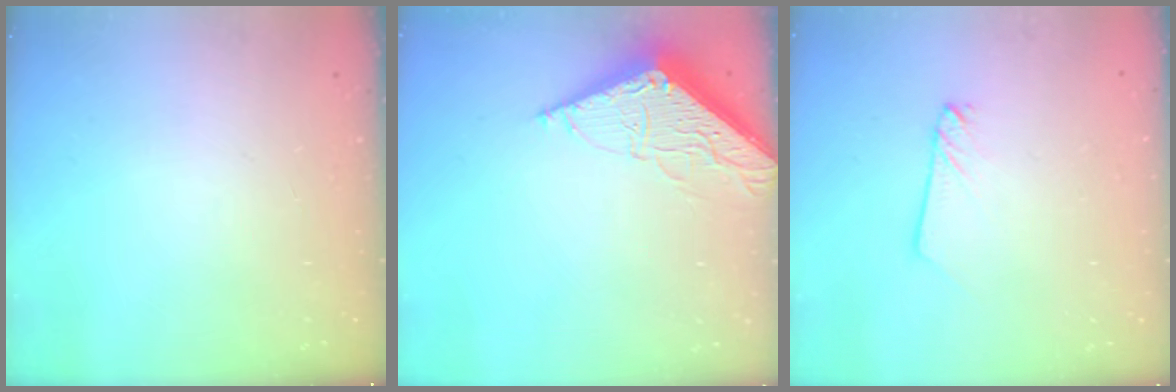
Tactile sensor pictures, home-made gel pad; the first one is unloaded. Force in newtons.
{"total": 7.6, "press": 7.5, "slide": 0.8}
{"total": 2.1, "press": 2.1, "slide": 0.2}